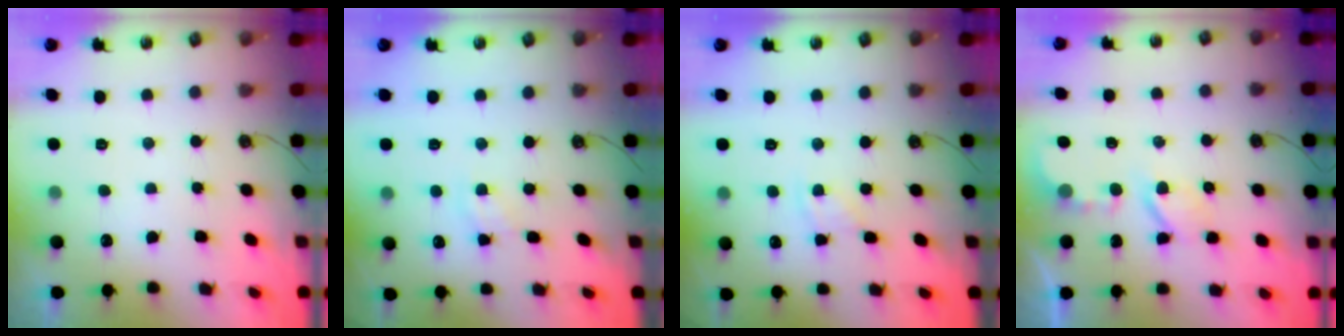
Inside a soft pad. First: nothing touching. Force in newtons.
{"total": 2.4, "press": 2.3, "slide": 0.4}
{"total": 4.6, "press": 4.5, "slide": 0.7}
{"total": 3.5, "press": 3.4, "slide": 0.5}